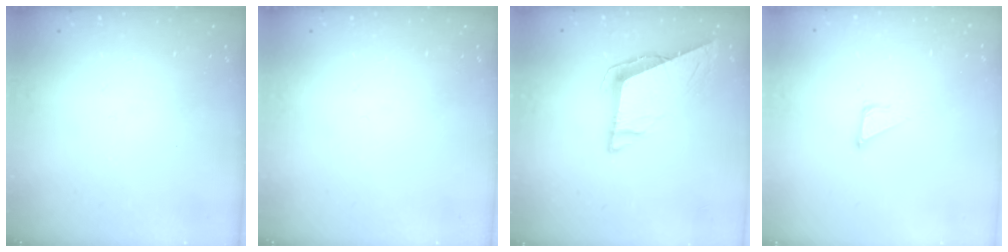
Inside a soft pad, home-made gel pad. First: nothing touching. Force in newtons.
{"total": 0.0}
{"total": 7.5, "press": 7.5, "slide": 0.3}
{"total": 3.5, "press": 3.5, "slide": 0.2}